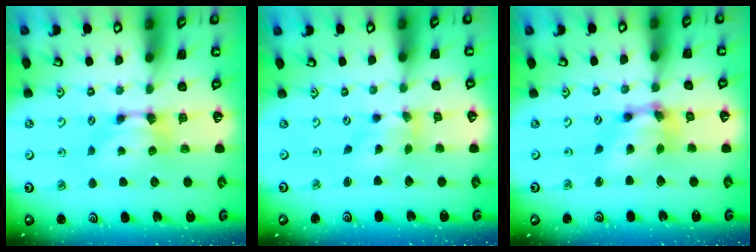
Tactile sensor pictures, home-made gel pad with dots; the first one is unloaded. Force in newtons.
{"total": 2.0, "press": 1.3, "slide": 1.5}
{"total": 7.1, "press": 6.7, "slide": 2.3}